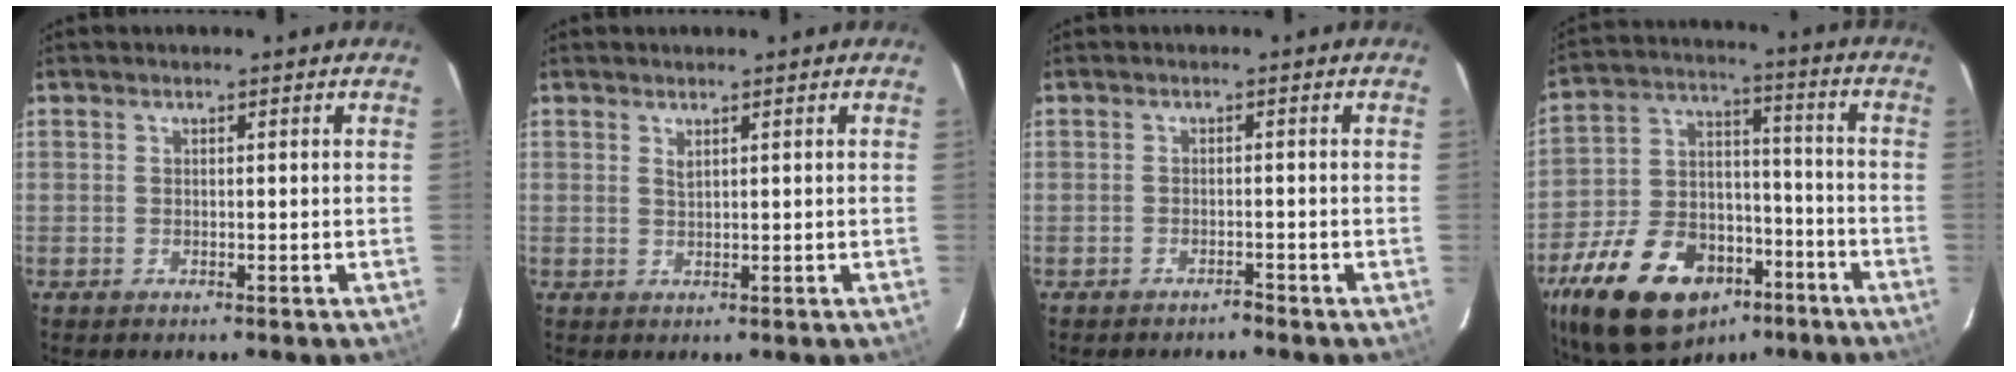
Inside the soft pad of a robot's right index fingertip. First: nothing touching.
{"total": 0.9, "force": [0.7, 0.2, 0.6], "torque": [-0.012, 0.001, 0.014]}
{"total": 1.2, "force": [-1.2, 0.2, 0.1], "torque": [-0.007, 0.003, -0.019]}
{"total": 24.2, "force": [-14.0, 14.5, 13.4], "torque": [-0.290, 0.016, -0.217]}